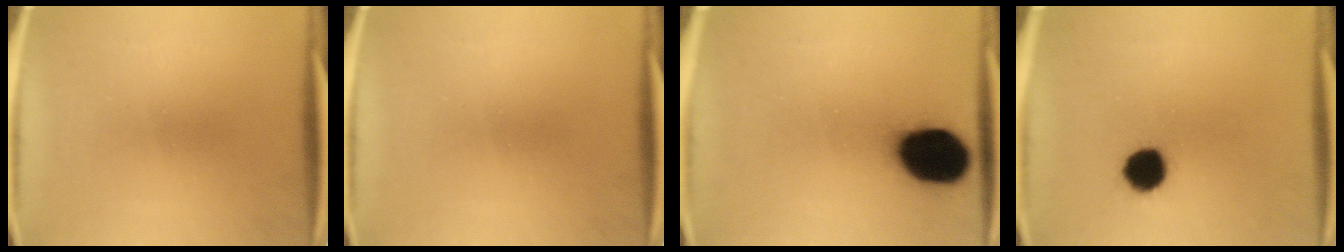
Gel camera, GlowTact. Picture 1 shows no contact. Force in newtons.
{"total": 0.0}
{"total": 18.5}
{"total": 7.2}